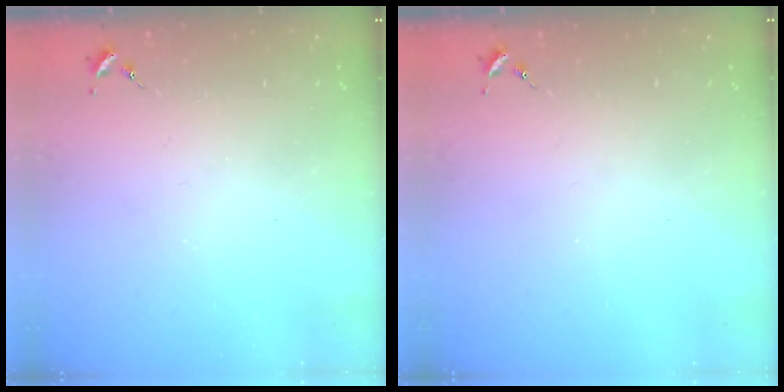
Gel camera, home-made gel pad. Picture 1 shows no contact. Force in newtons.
{"total": 0.0}